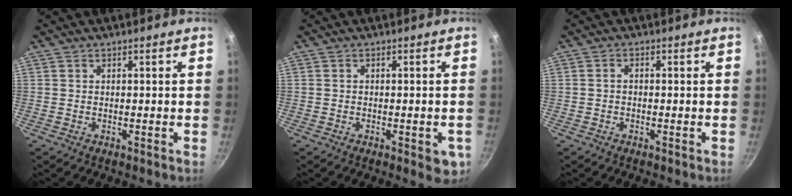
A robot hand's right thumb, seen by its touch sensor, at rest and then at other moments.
{"total": 4.7, "force": [-1.7, 2.1, 3.9], "torque": [-0.034, 0.002, -0.021]}
{"total": 1.1, "force": [-0.4, 0.8, 0.8], "torque": [-0.016, 0.011, -0.007]}